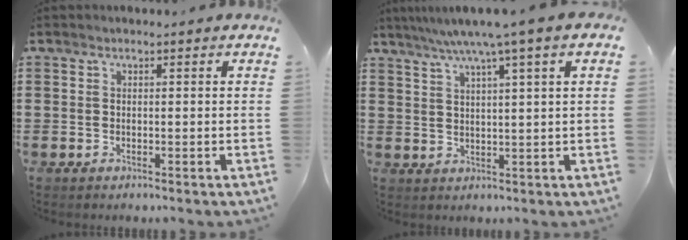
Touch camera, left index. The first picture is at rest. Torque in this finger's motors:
{"motor_torque": [2.14, 0.00, 0.20, -0.11]}